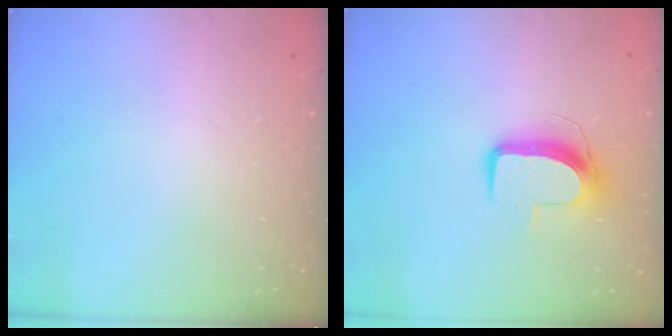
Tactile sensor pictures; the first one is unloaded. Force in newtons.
{"total": 10.1, "press": 10.1, "slide": 0.2}